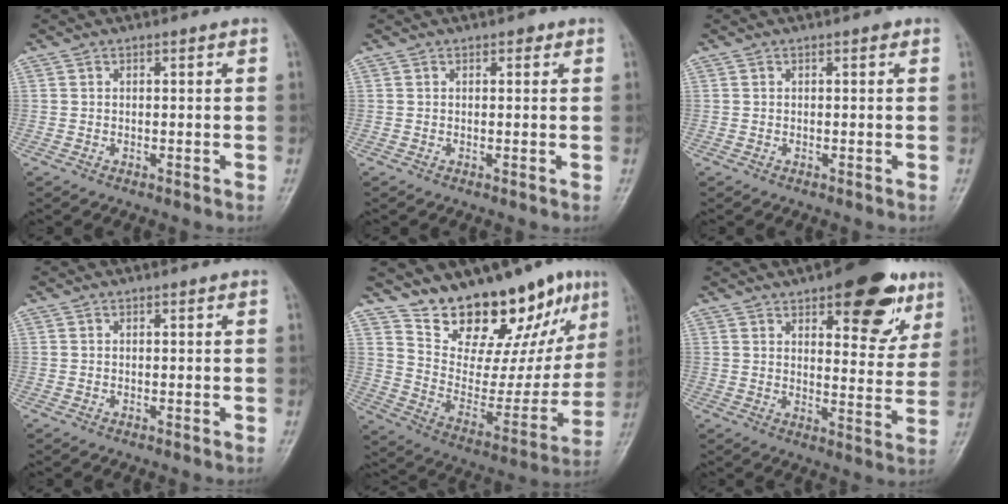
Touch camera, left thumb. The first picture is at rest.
{"total": 1.1, "force": [0.6, 0.7, 0.5], "torque": [0.004, 0.000, 0.003]}
{"total": 0.5, "force": [0.2, 0.3, 0.3], "torque": [0.000, 0.001, -0.002]}
{"total": 0.0}
{"total": 21.5, "force": [15.6, 9.0, 11.8], "torque": [-0.112, -0.091, 0.251]}
{"total": 16.6, "force": [9.3, 7.0, 11.9], "torque": [-0.101, -0.039, 0.123]}